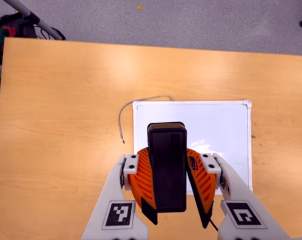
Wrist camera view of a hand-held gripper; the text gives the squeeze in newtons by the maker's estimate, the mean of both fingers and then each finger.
{"total": 9.9, "left": 9.7, "right": 10.0}